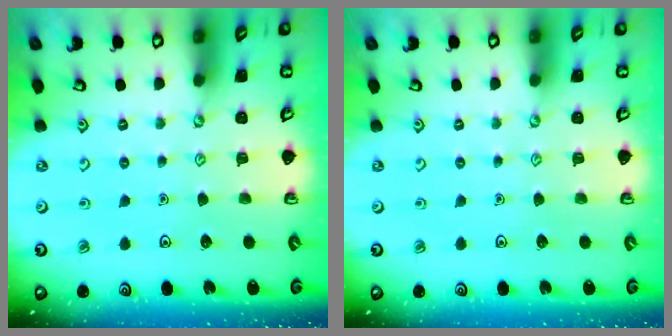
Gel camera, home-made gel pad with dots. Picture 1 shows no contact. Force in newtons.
{"total": 0.0}